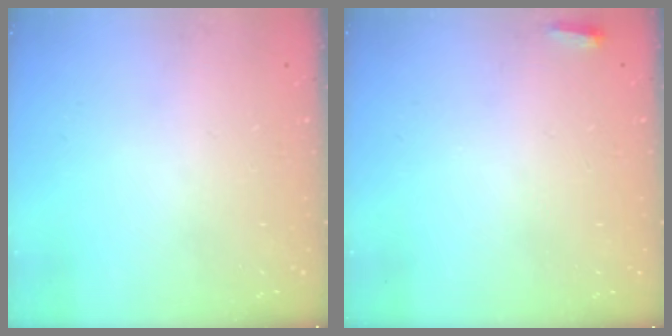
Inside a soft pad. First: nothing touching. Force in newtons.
{"total": 2.7, "press": 2.6, "slide": 0.9}